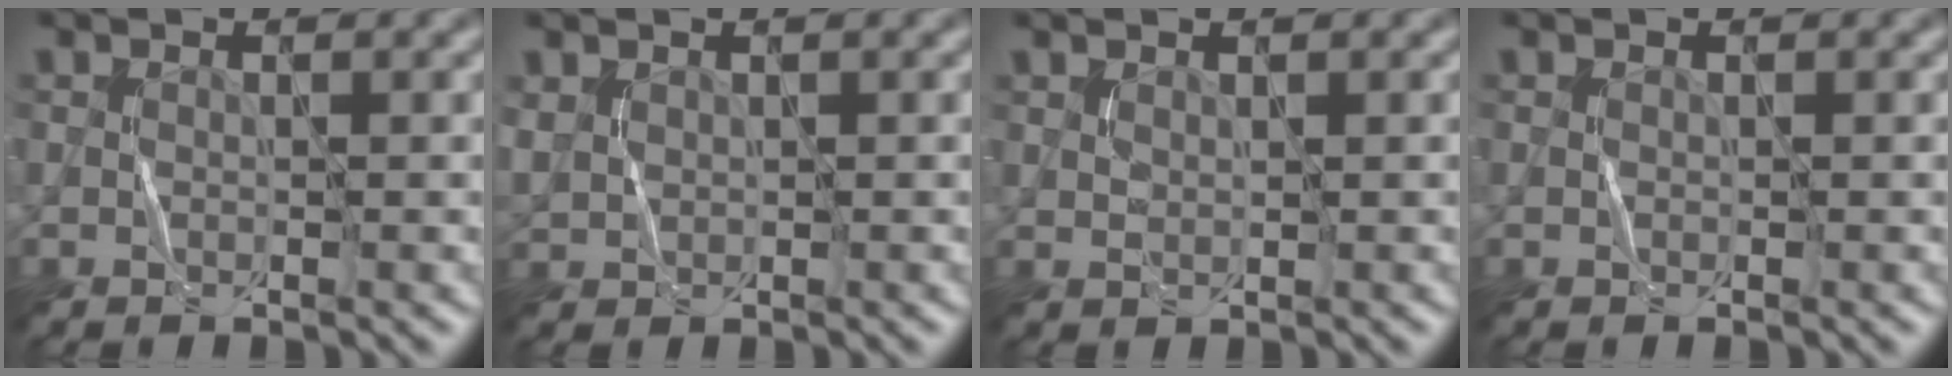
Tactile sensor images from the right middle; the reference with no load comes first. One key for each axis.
{"total": 1.3, "fx": 0.8, "fy": 1.0, "fz": 0.5, "tx": -0.015, "ty": 0.002, "tz": 0.021}
{"total": 0.7, "fx": 0.5, "fy": 0.3, "fz": 0.4, "tx": -0.012, "ty": -0.001, "tz": 0.013}
{"total": 0.0}